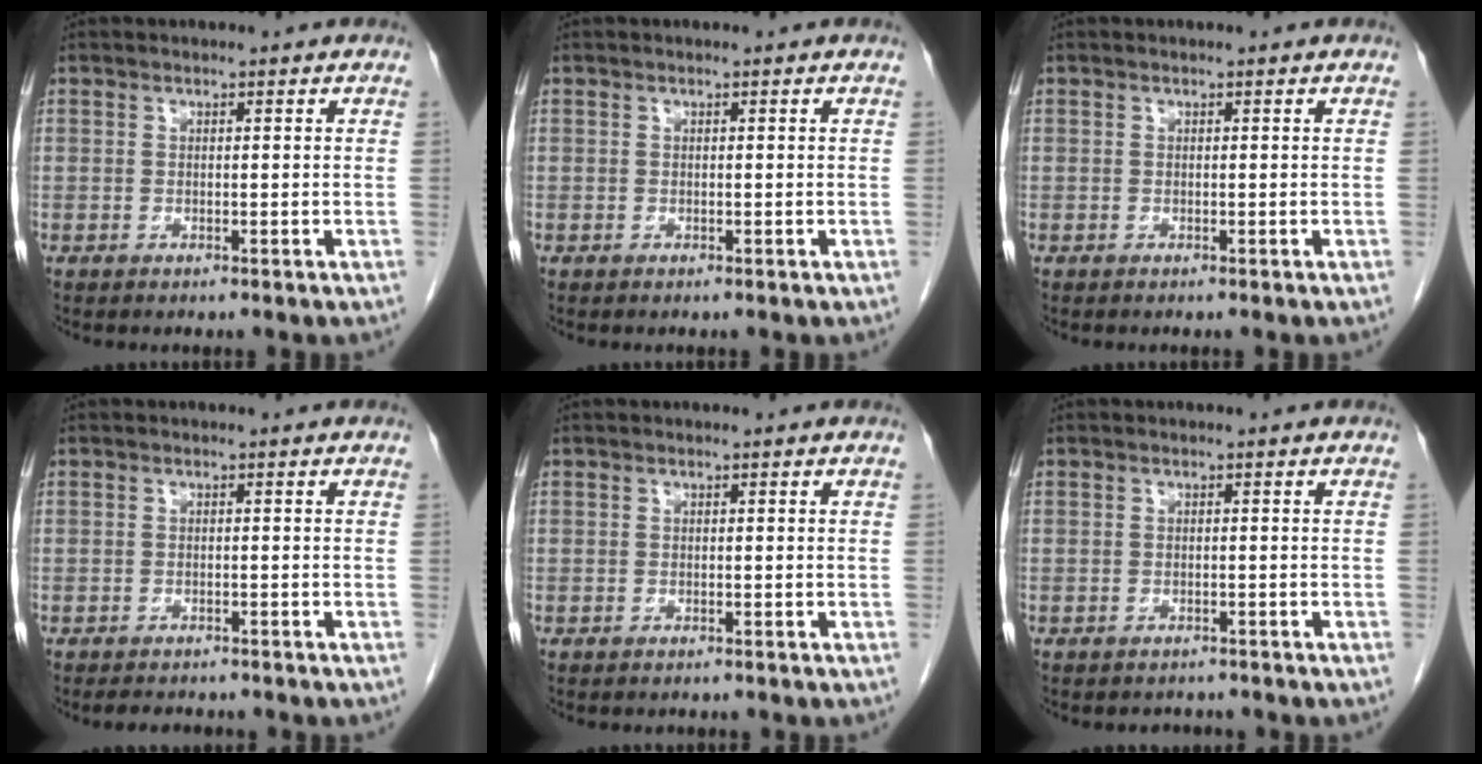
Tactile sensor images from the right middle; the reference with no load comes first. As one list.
[{"total": 0.0}, {"total": 0.0}, {"total": 3.6, "force": [-3.2, 1.3, 1.1], "torque": [-0.016, -0.004, -0.039]}, {"total": 0.7, "force": [-0.7, 0.2, 0.1], "torque": [-0.008, -0.001, -0.010]}, {"total": 2.1, "force": [-1.9, 0.9, -0.1], "torque": [-0.001, -0.001, -0.026]}]